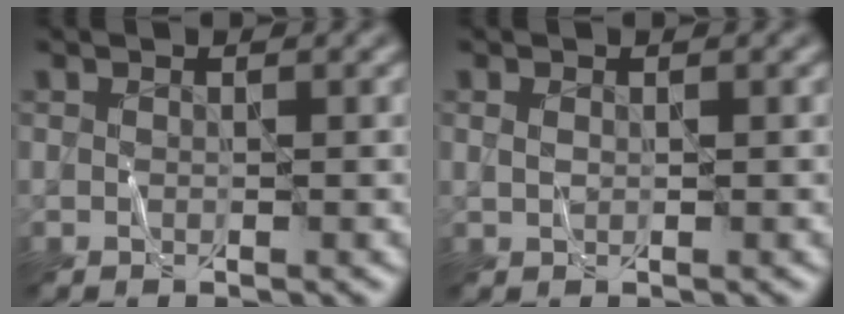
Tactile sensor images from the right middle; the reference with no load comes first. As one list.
[{"total": 0.7, "force": [0.2, 0.5, 0.5], "torque": [-0.015, 0.001, 0.005]}]